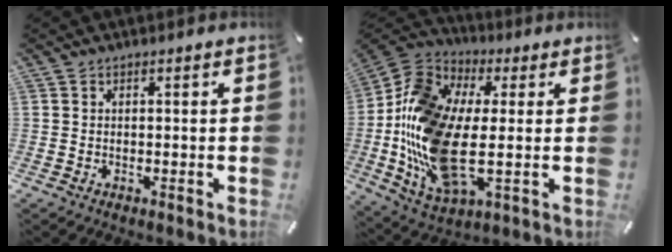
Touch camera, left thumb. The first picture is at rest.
{"total": 18.3, "force": [-3.4, 10.4, 14.7], "torque": [-0.346, -0.011, -0.065]}